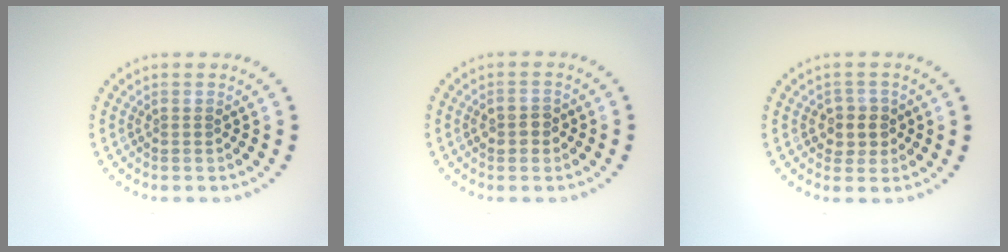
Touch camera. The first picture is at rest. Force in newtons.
{"total": 1.8, "press": 1.8, "slide": 0.1}
{"total": 2.2, "press": 2.0, "slide": 1.0}